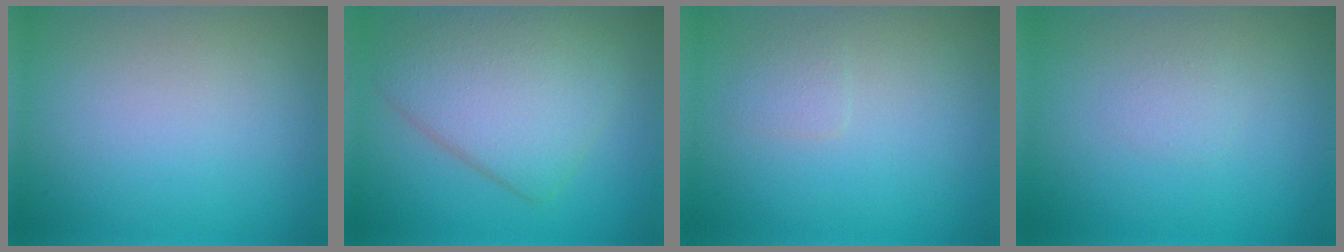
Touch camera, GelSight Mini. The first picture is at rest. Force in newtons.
{"total": 6.9, "press": 6.9, "slide": 0.3}
{"total": 1.1, "press": 1.1, "slide": 0.1}
{"total": 0.8, "press": 0.8, "slide": 0.1}